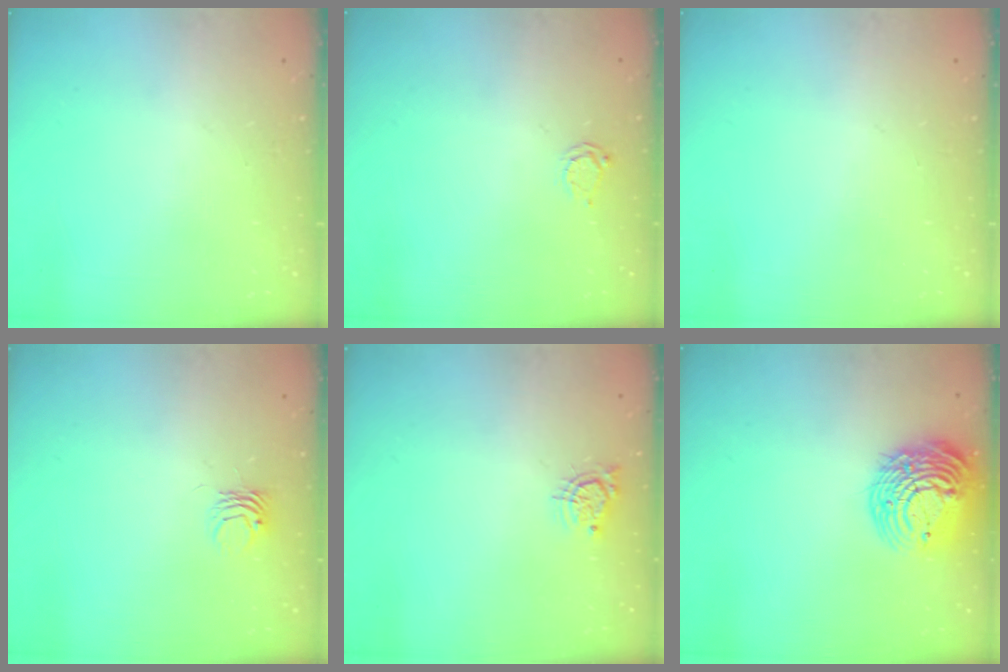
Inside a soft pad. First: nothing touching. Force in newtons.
{"total": 2.3, "press": 2.3, "slide": 0.3}
{"total": 0.0}
{"total": 4.0, "press": 4.0, "slide": 0.0}
{"total": 4.8, "press": 4.8, "slide": 0.5}
{"total": 16.0, "press": 15.8, "slide": 2.3}